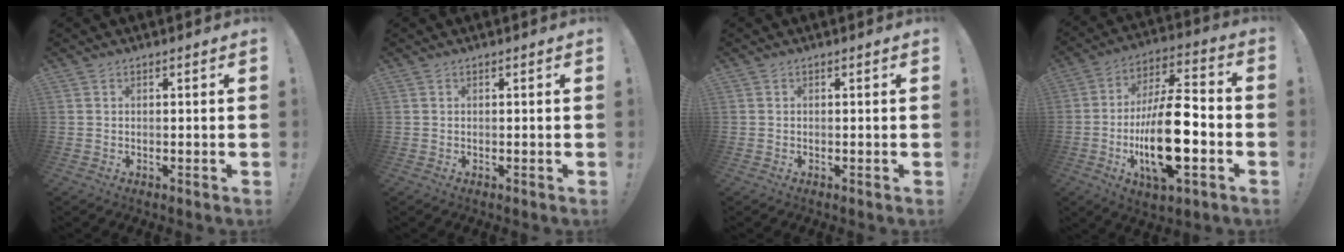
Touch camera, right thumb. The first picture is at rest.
{"total": 0.0}
{"total": 0.0}
{"total": 20.6, "force": [-4.8, 7.7, 18.5], "torque": [-0.346, 0.019, -0.076]}